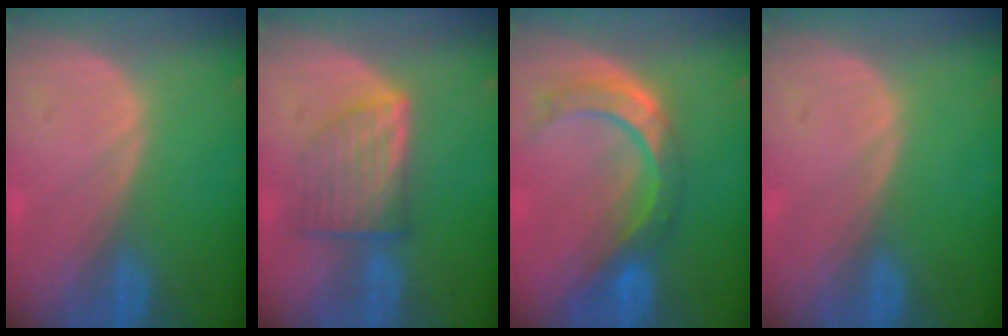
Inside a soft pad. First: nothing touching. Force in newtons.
{"total": 7.1, "press": 6.4, "slide": 2.9}
{"total": 8.5, "press": 7.2, "slide": 4.5}
{"total": 0.0}